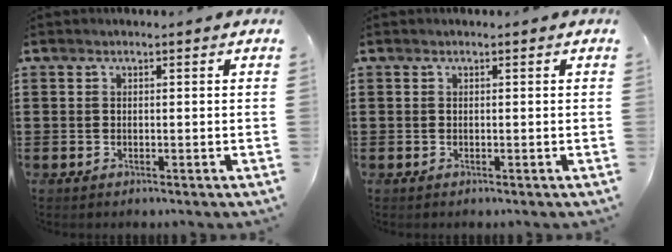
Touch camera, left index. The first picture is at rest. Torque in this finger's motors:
{"motor_torque": [-0.01, 0.00, 0.00, 0.00]}